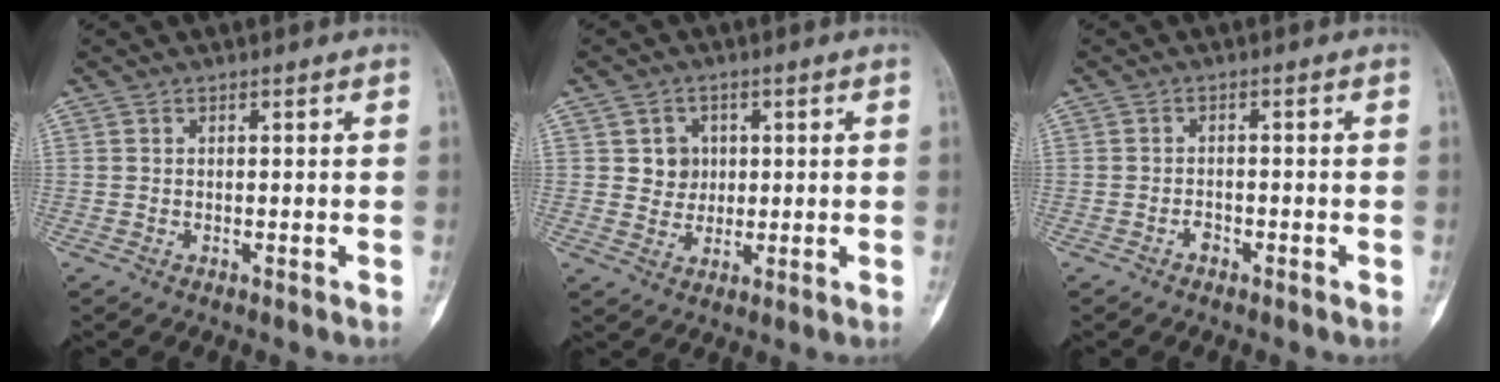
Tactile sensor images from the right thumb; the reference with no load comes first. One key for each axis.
{"total": 4.5, "fx": 1.0, "fy": 4.2, "fz": 1.4, "tx": 0.003, "ty": 0.000, "tz": 0.016}
{"total": 1.3, "fx": -0.9, "fy": 0.8, "fz": 0.5, "tx": -0.005, "ty": 0.006, "tz": -0.017}